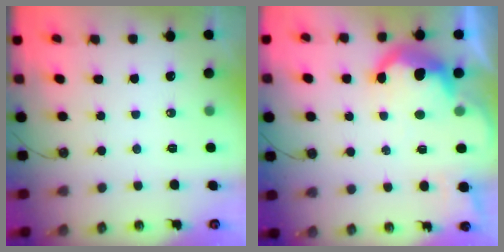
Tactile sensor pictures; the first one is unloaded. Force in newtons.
{"total": 13.6, "press": 13.6, "slide": 0.9}